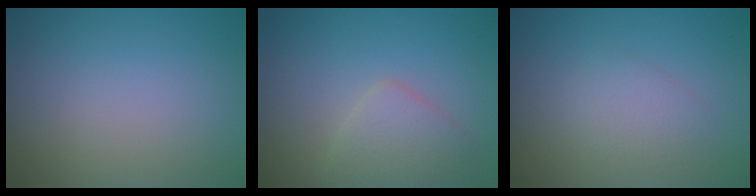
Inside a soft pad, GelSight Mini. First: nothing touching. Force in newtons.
{"total": 2.9, "press": 2.9, "slide": 0.1}
{"total": 2.0, "press": 2.0, "slide": 0.1}